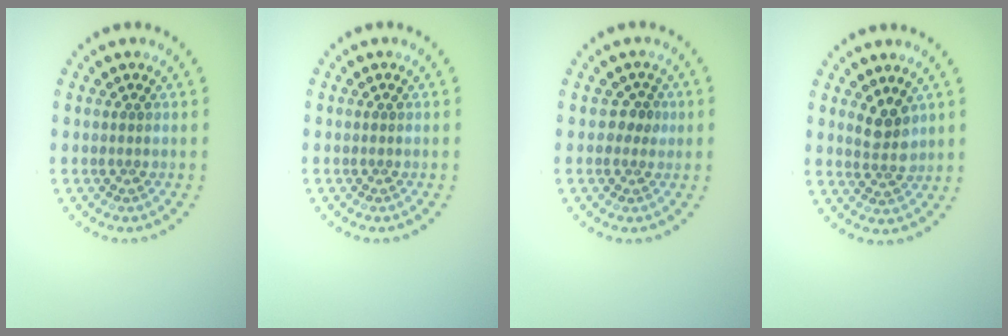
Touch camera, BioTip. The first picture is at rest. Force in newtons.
{"total": 0.0}
{"total": 1.4, "press": 1.2, "slide": 0.7}
{"total": 2.5, "press": 2.3, "slide": 1.0}